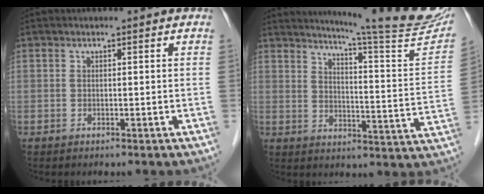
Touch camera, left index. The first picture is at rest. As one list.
[{"total": 20.4, "force": [18.2, -0.7, 9.1], "torque": [-0.133, -0.088, 0.221]}]